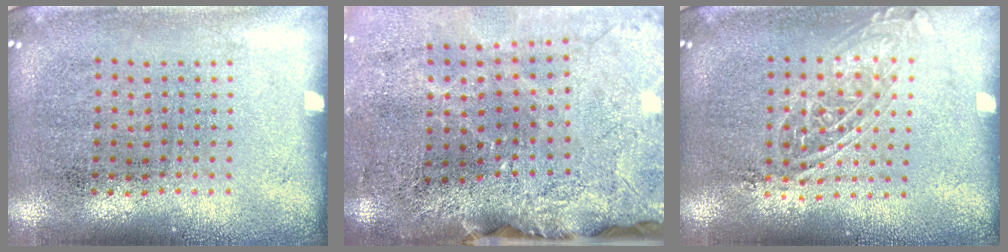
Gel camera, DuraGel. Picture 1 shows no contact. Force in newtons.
{"total": 3.9, "press": 3.2, "slide": 2.3}
{"total": 1.4, "press": 1.3, "slide": 0.7}